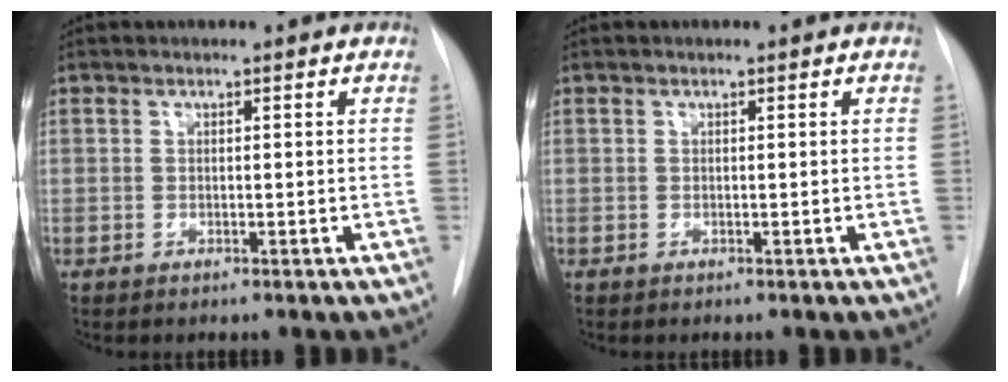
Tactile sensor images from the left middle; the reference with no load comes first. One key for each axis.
{"total": 0.0}